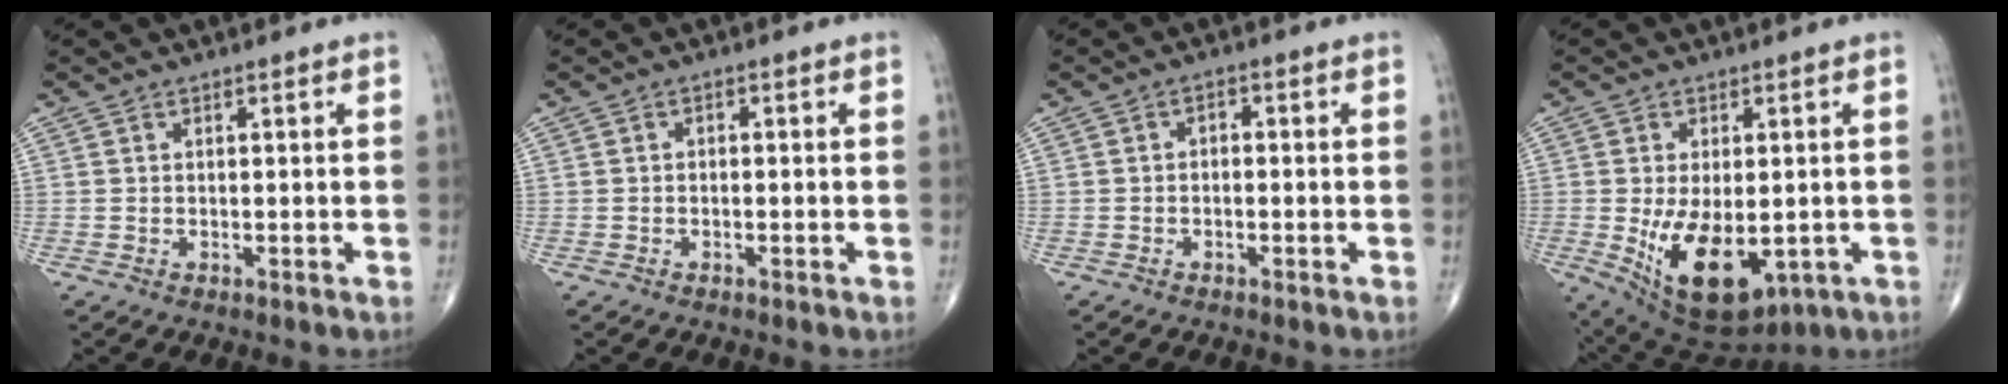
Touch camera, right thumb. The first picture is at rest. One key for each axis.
{"total": 0.7, "fx": -0.1, "fy": 0.5, "fz": 0.5, "tx": -0.003, "ty": 0.002, "tz": -0.005}
{"total": 1.4, "fx": -0.2, "fy": 1.0, "fz": 1.0, "tx": -0.007, "ty": 0.006, "tz": -0.008}
{"total": 14.2, "fx": -3.0, "fy": 7.7, "fz": 11.6, "tx": -0.196, "ty": -0.015, "tz": -0.022}